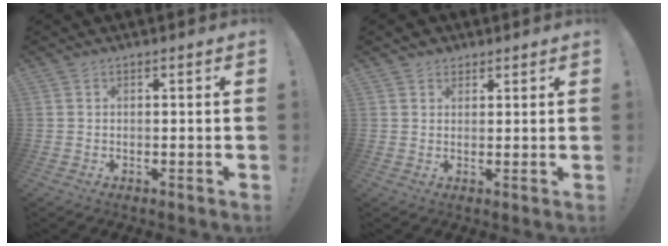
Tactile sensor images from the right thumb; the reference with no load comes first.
{"total": 2.8, "force": [1.7, 2.2, 0.1], "torque": [0.001, -0.004, 0.032]}